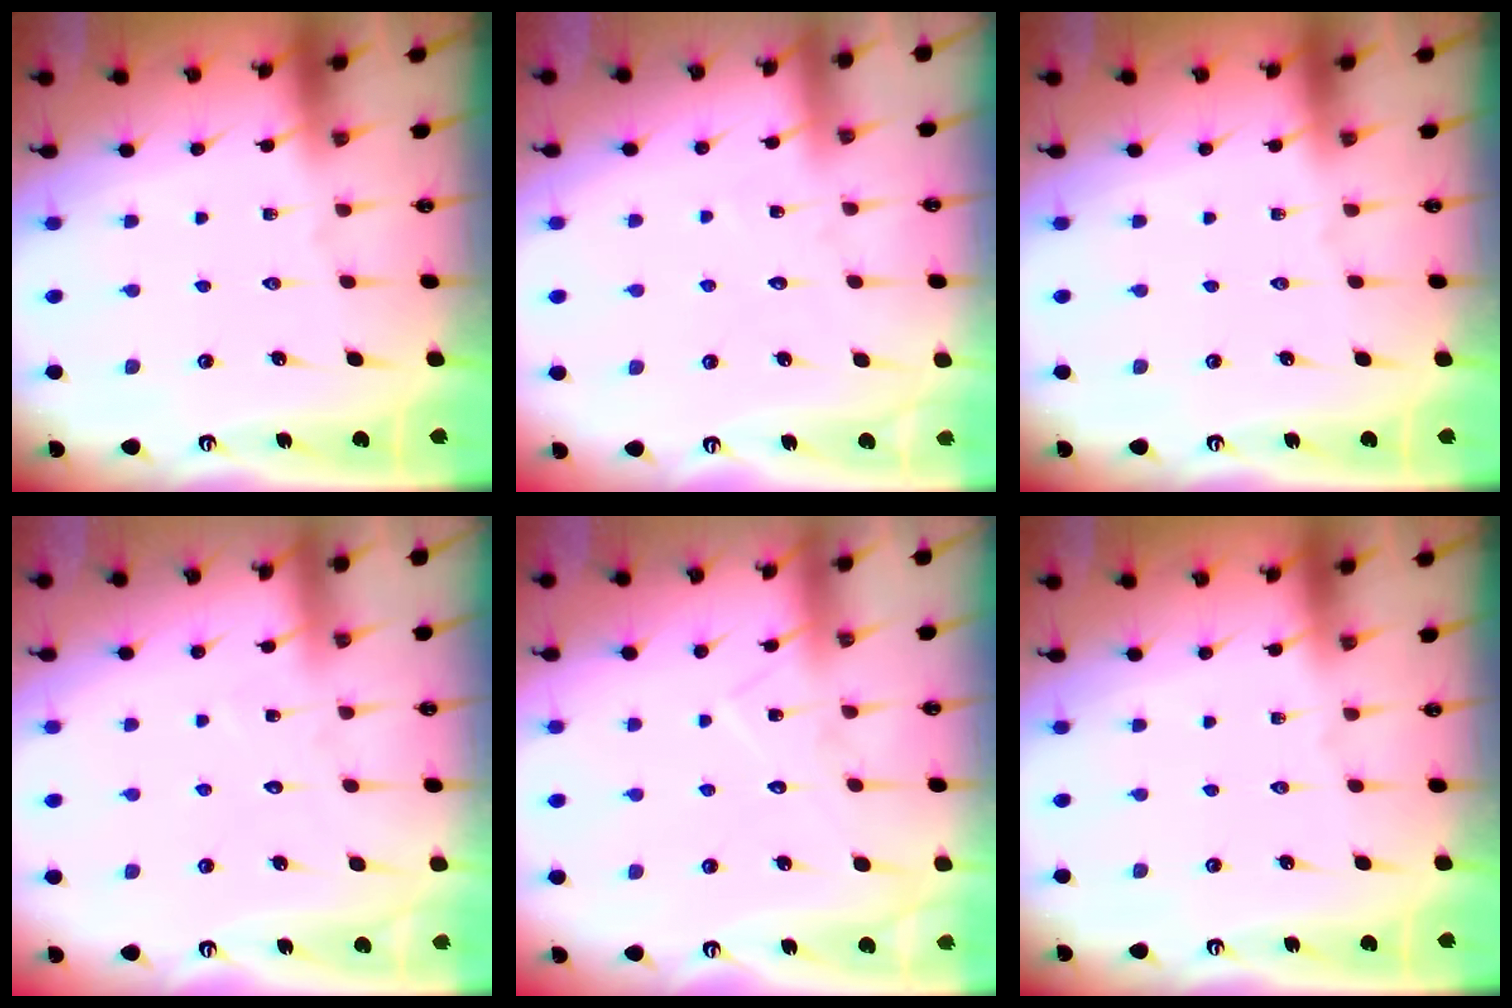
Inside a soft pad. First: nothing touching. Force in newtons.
{"total": 4.4, "press": 4.4, "slide": 0.4}
{"total": 0.0}
{"total": 5.6, "press": 5.6, "slide": 0.5}
{"total": 7.8, "press": 7.8, "slide": 0.6}
{"total": 0.0}